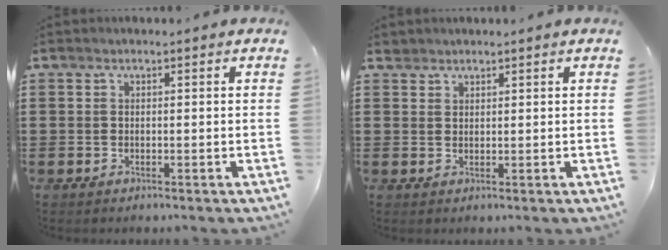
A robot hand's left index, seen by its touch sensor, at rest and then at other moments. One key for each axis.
{"total": 1.3, "fx": 1.2, "fy": 0.6, "fz": 0.0, "tx": -0.004, "ty": 0.002, "tz": 0.023}